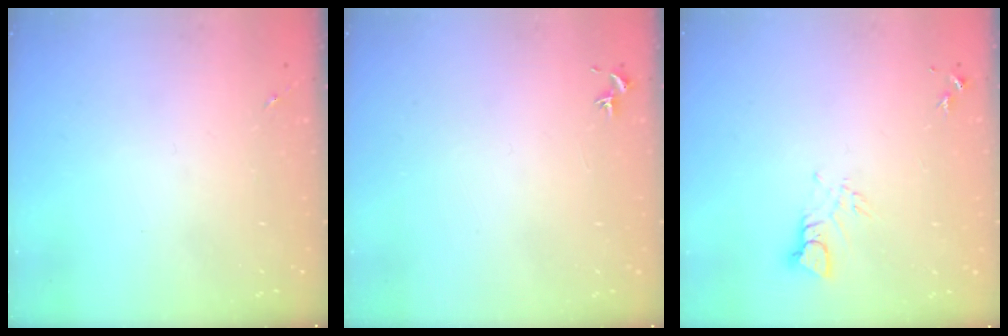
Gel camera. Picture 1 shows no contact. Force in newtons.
{"total": 0.8, "press": 0.7, "slide": 0.3}
{"total": 3.4, "press": 3.4, "slide": 0.3}